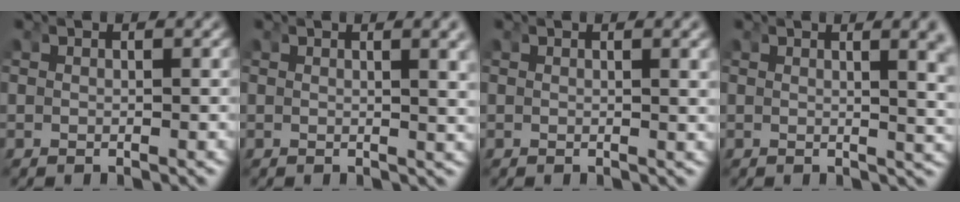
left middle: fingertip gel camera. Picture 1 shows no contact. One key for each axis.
{"total": 2.3, "fx": 1.0, "fy": -0.3, "fz": 2.0, "tx": -0.018, "ty": 0.003, "tz": 0.015}
{"total": 0.9, "fx": 0.4, "fy": -0.4, "fz": 0.7, "tx": -0.008, "ty": -0.001, "tz": 0.007}
{"total": 3.7, "fx": 1.5, "fy": 0.2, "fz": 3.4, "tx": -0.031, "ty": 0.004, "tz": 0.019}